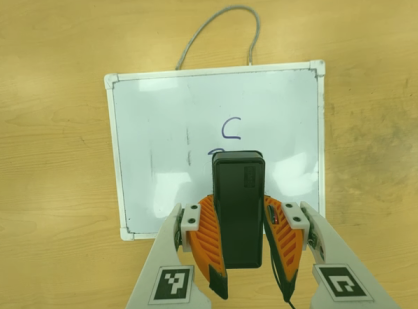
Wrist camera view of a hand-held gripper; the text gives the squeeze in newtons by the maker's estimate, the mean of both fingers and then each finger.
{"total": 8.7, "left": 7.3, "right": 10.2}